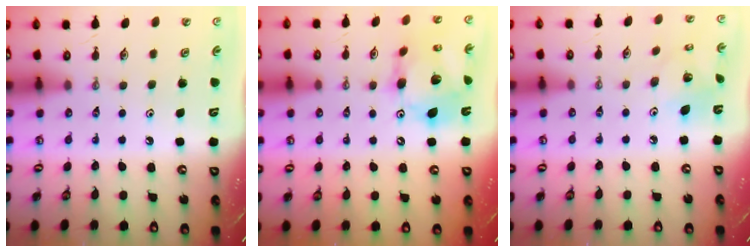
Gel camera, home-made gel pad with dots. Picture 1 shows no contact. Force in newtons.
{"total": 14.8, "press": 14.7, "slide": 1.6}
{"total": 6.8, "press": 6.8, "slide": 0.2}